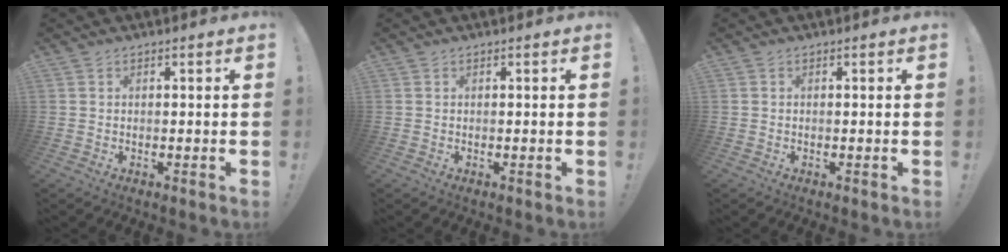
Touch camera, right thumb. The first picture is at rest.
{"total": 0.0}
{"total": 0.0}